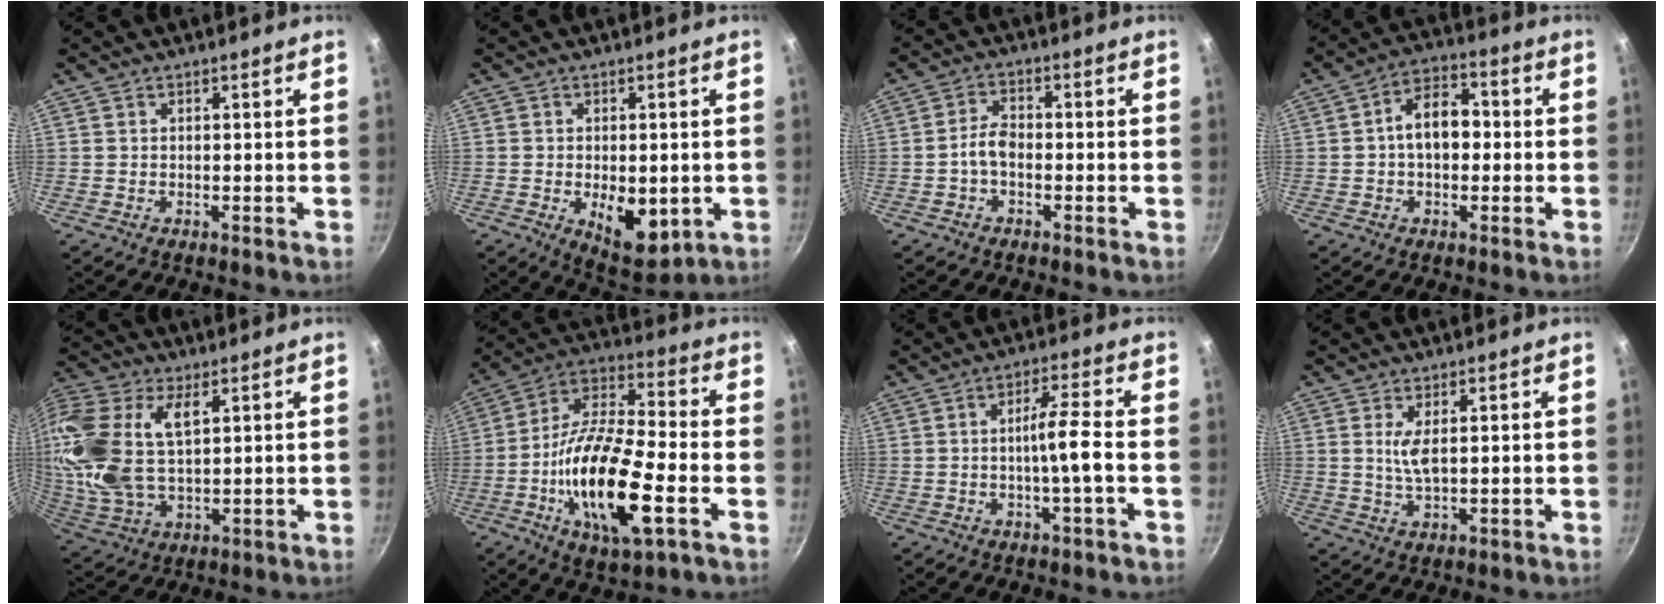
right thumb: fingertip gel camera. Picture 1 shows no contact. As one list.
[{"total": 10.2, "force": [-2.1, 5.5, 8.3], "torque": [-0.091, -0.011, -0.014]}, {"total": 3.8, "force": [-1.4, 2.1, 2.8], "torque": [-0.050, 0.023, -0.034]}, {"total": 8.6, "force": [0.0, 5.8, 6.4], "torque": [-0.067, 0.028, -0.011]}, {"total": 21.5, "force": [6.7, 12.3, 16.3], "torque": [-0.360, 0.004, 0.130]}, {"total": 21.1, "force": [-5.9, 7.2, 19.0], "torque": [-0.352, 0.023, -0.120]}, {"total": 6.1, "force": [-1.4, -0.2, 6.0], "torque": [-0.104, 0.018, -0.023]}, {"total": 3.7, "force": [1.0, 1.2, 3.3], "torque": [-0.065, -0.008, 0.021]}]